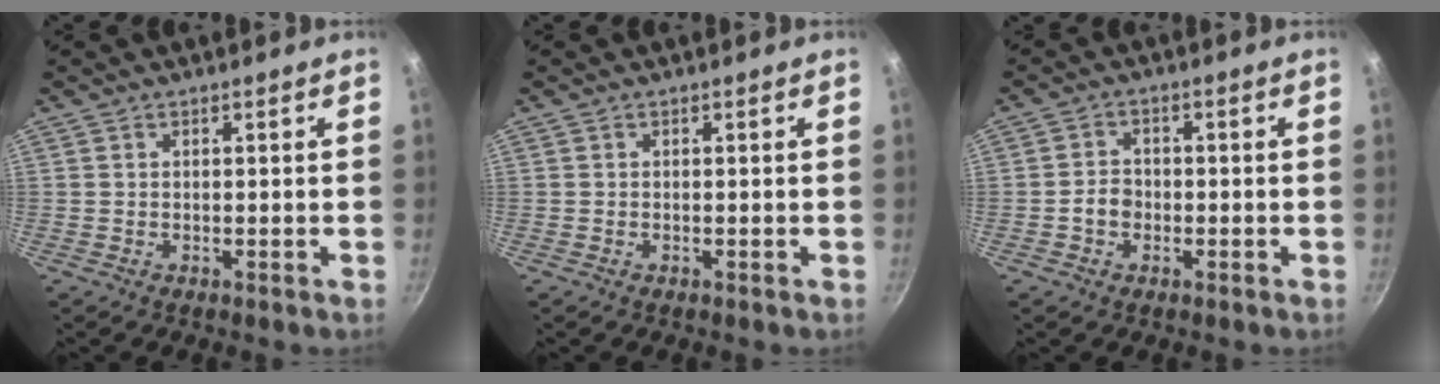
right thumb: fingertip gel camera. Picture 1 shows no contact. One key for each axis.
{"total": 0.0}
{"total": 3.3, "fx": -1.1, "fy": 2.6, "fz": 1.7, "tx": -0.015, "ty": 0.016, "tz": -0.022}